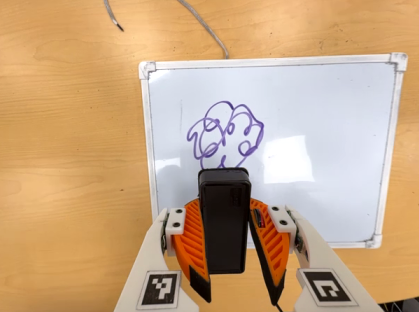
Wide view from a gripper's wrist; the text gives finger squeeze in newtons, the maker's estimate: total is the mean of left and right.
{"total": 8.3, "left": 7.3, "right": 9.3}